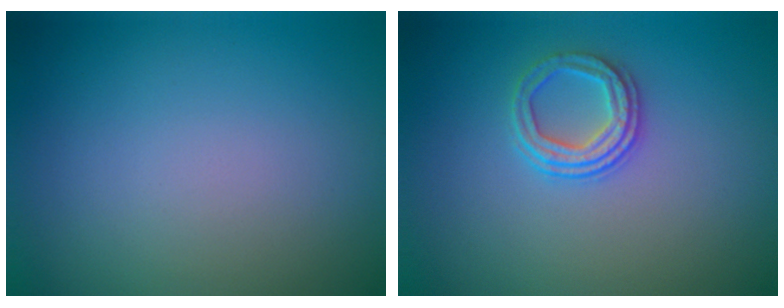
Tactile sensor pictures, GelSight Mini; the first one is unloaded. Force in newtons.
{"total": 2.7, "press": 2.4, "slide": 1.2}